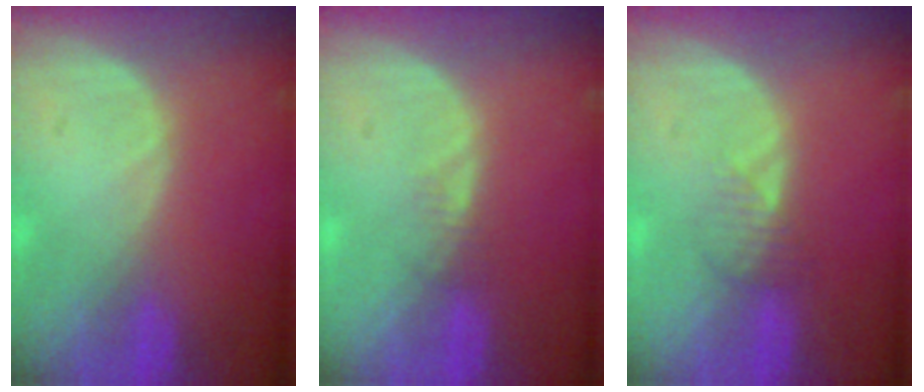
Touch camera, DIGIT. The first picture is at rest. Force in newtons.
{"total": 1.3, "press": 1.2, "slide": 0.2}
{"total": 2.1, "press": 2.1, "slide": 0.2}